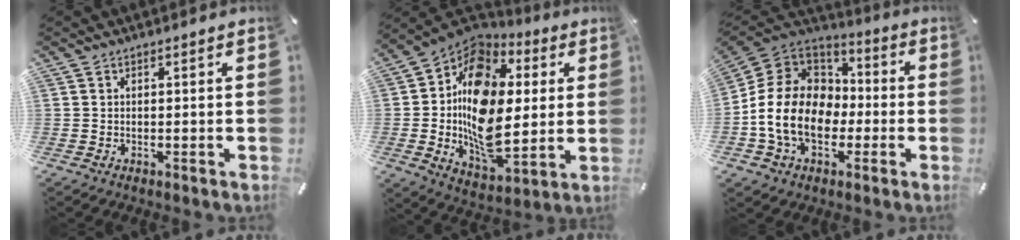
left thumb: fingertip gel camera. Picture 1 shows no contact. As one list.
[{"total": 19.2, "force": [0.7, 13.5, 13.6], "torque": [-0.261, -0.017, 0.010]}, {"total": 16.9, "force": [-4.0, 13.2, 9.7], "torque": [-0.208, 0.029, -0.068]}]